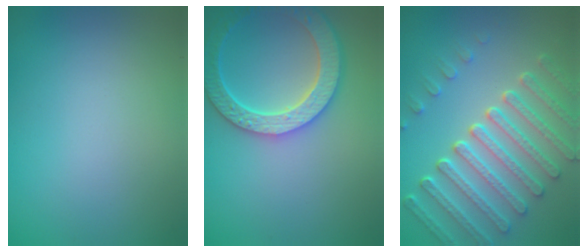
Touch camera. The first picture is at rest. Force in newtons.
{"total": 5.9, "press": 5.3, "slide": 2.8}
{"total": 7.3, "press": 5.5, "slide": 4.8}